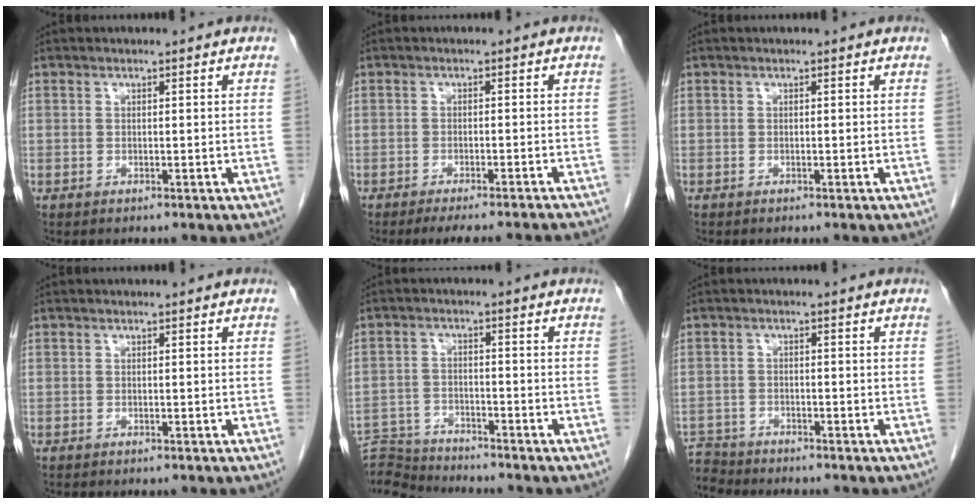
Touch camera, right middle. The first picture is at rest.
{"total": 10.4, "force": [-9.6, -0.2, 4.1], "torque": [-0.037, -0.011, -0.117]}
{"total": 0.0}
{"total": 0.0}
{"total": 8.2, "force": [-8.2, 0.3, -0.2], "torque": [0.000, 0.006, -0.151]}
{"total": 4.5, "force": [-4.3, 0.8, -0.8], "torque": [0.018, -0.006, -0.083]}